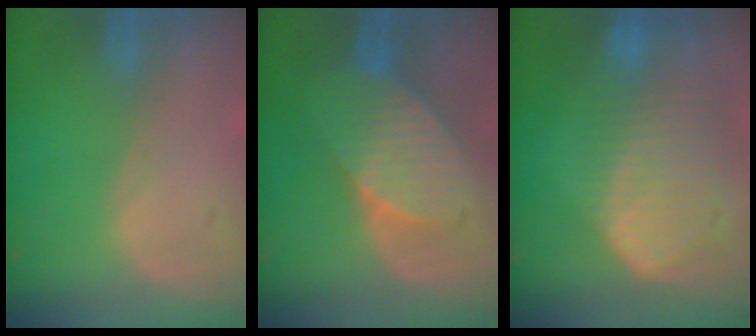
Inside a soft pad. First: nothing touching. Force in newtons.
{"total": 7.3, "press": 7.3, "slide": 1.0}
{"total": 10.3, "press": 8.9, "slide": 5.2}